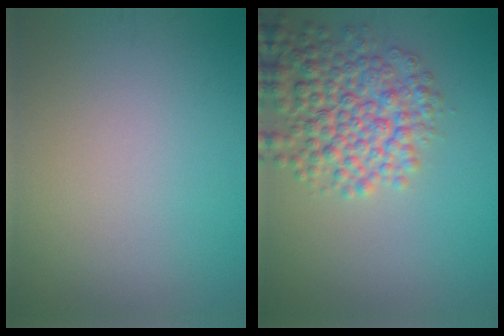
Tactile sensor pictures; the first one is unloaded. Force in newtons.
{"total": 6.5, "press": 6.5, "slide": 0.2}